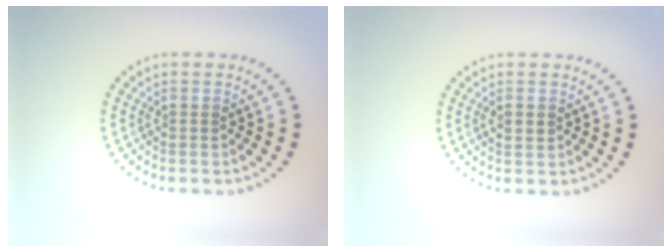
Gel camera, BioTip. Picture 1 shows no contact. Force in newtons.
{"total": 1.9, "press": 1.9, "slide": 0.2}